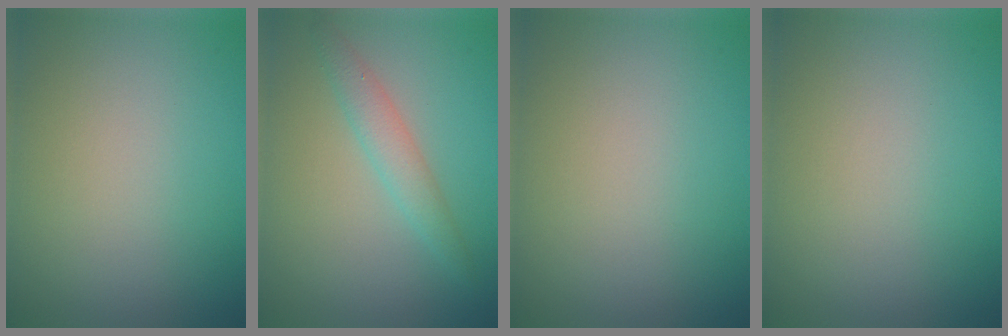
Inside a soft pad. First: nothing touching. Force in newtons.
{"total": 2.2, "press": 2.2, "slide": 0.1}
{"total": 0.0}
{"total": 0.0}